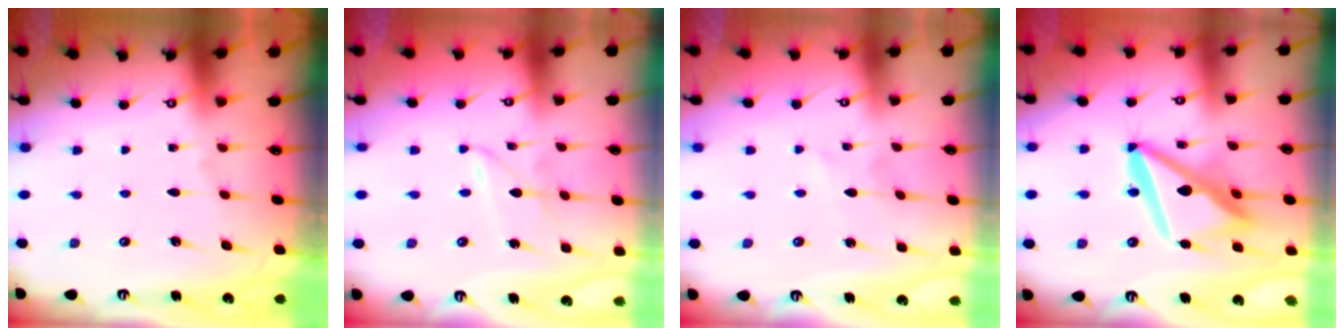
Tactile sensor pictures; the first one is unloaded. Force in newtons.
{"total": 2.2, "press": 2.2, "slide": 0.1}
{"total": 1.7, "press": 1.7, "slide": 0.2}
{"total": 15.8, "press": 15.6, "slide": 1.8}